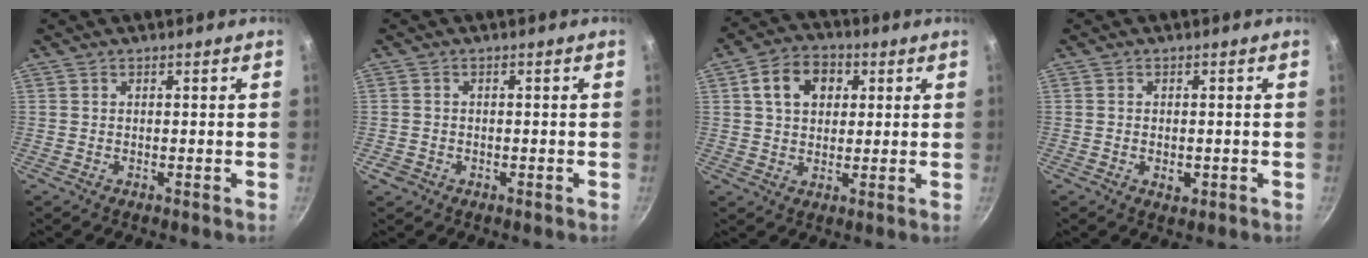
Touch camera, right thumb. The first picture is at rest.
{"total": 2.2, "force": [-0.9, 1.8, 0.9], "torque": [-0.015, 0.004, -0.013]}
{"total": 9.4, "force": [2.8, 7.0, 5.6], "torque": [-0.071, 0.009, 0.036]}
{"total": 2.4, "force": [-0.6, 1.5, 1.7], "torque": [-0.026, -0.004, -0.008]}